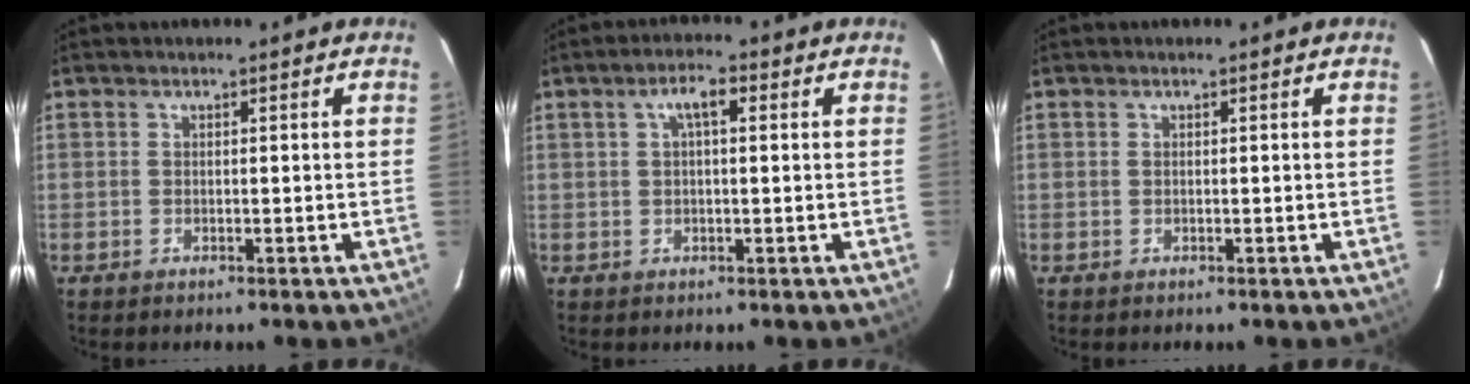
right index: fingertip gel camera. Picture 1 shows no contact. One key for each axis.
{"total": 3.7, "fx": 1.2, "fy": 1.2, "fz": 3.4, "tx": -0.063, "ty": 0.013, "tz": 0.021}
{"total": 0.0}